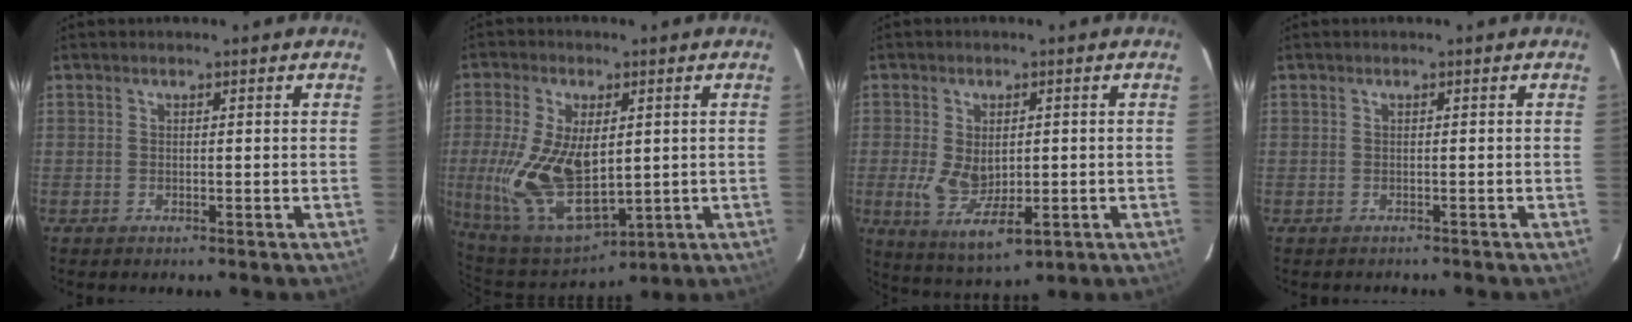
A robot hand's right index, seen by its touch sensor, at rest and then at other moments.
{"total": 18.2, "force": [-0.1, 9.8, 15.3], "torque": [-0.331, -0.019, 0.017]}
{"total": 9.2, "force": [-1.5, 4.7, 7.7], "torque": [-0.155, -0.020, -0.016]}
{"total": 1.1, "force": [-1.0, 0.3, -0.1], "torque": [0.000, 0.002, -0.011]}